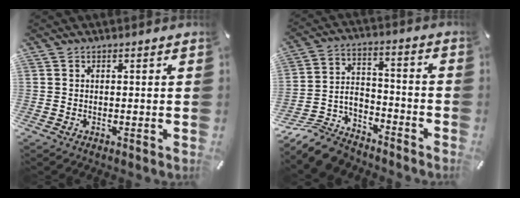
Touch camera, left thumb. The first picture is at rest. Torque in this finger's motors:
{"motor_torque": [-0.66, 0.75, 0.04, 0.23, 0.00]}